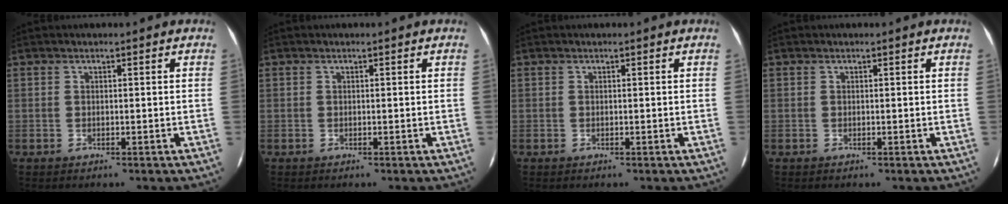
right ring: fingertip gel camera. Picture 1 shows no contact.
{"total": 0.0}
{"total": 0.0}
{"total": 0.0}